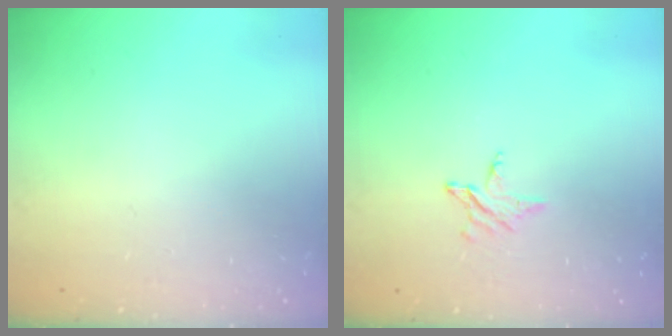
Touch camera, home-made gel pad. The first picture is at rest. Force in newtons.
{"total": 2.9, "press": 2.8, "slide": 0.3}